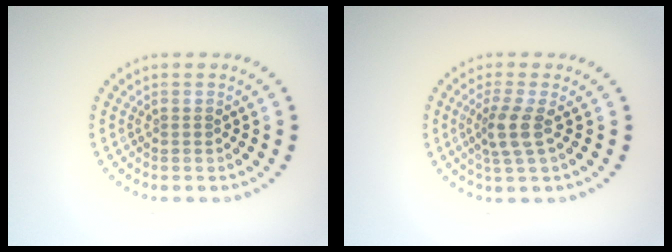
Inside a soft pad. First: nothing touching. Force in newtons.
{"total": 2.7, "press": 2.1, "slide": 1.7}